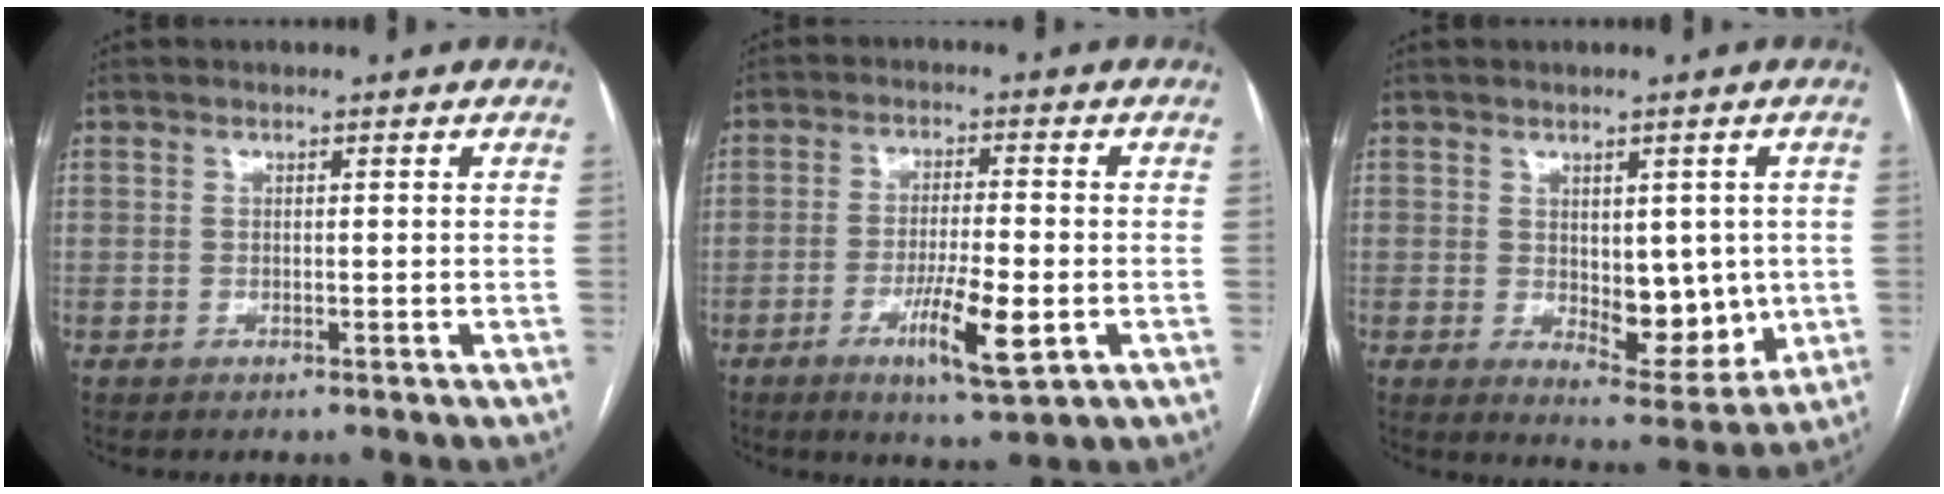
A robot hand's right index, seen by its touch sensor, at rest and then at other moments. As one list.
[{"total": 8.6, "force": [-3.2, 1.4, 7.8], "torque": [-0.138, -0.014, -0.047]}, {"total": 8.4, "force": [-0.2, 4.2, 7.3], "torque": [-0.089, -0.007, 0.017]}]